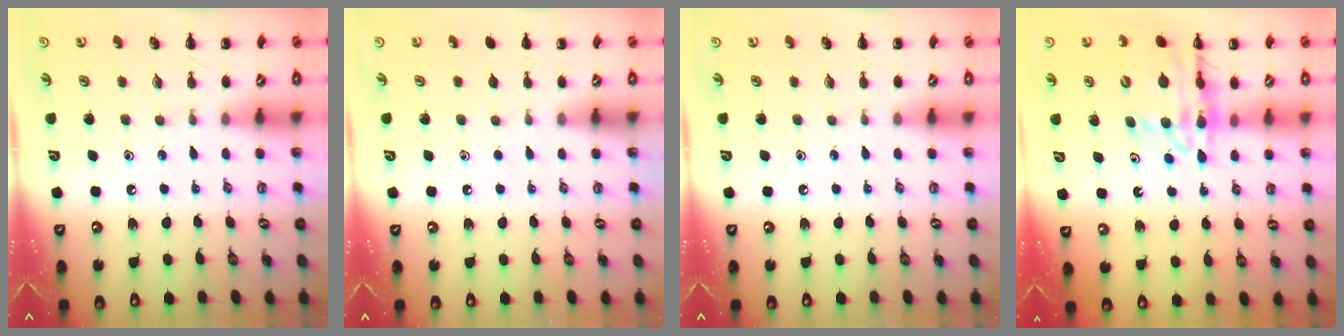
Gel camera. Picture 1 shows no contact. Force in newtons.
{"total": 0.6, "press": 0.6, "slide": 0.1}
{"total": 0.0}
{"total": 13.9, "press": 13.5, "slide": 3.3}